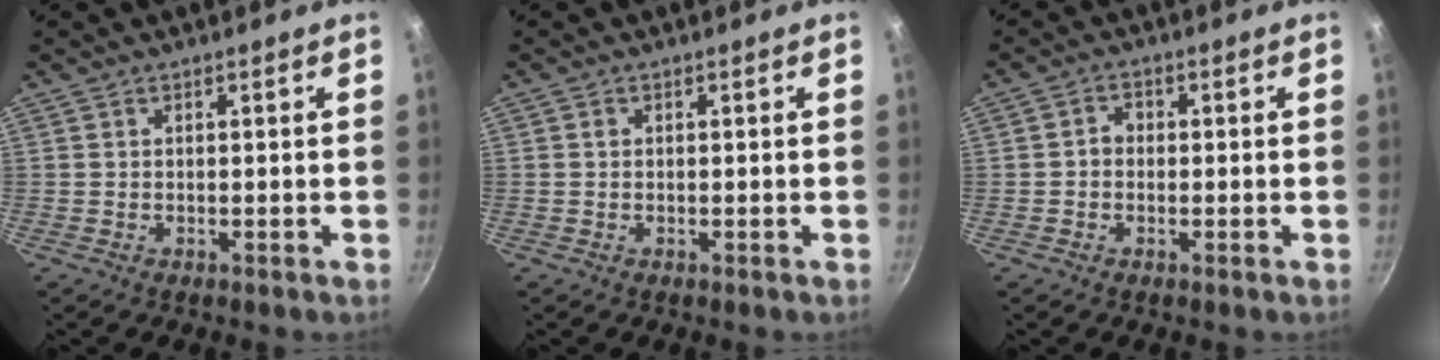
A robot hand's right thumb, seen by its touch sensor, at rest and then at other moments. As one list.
[{"total": 0.6, "force": [0.2, 0.5, 0.2], "torque": [-0.003, 0.001, 0.002]}, {"total": 2.4, "force": [-0.2, 2.0, 1.3], "torque": [-0.010, 0.009, -0.005]}]